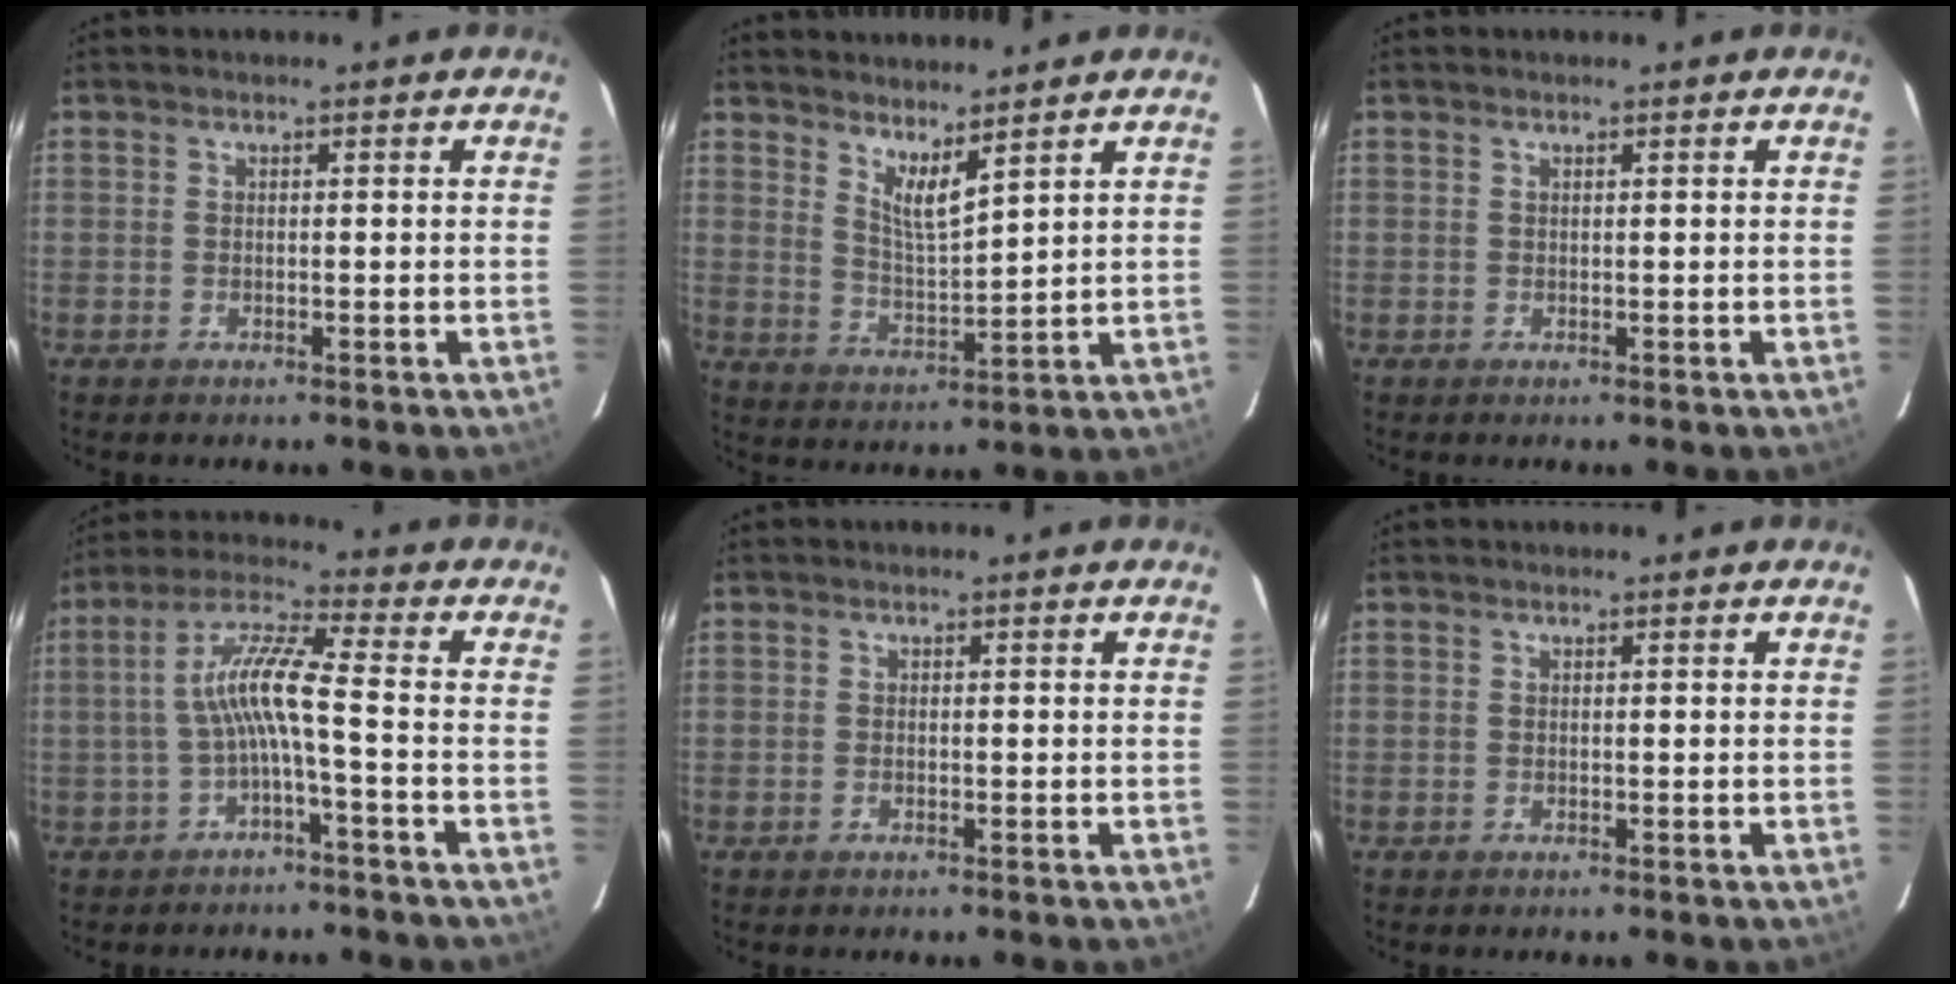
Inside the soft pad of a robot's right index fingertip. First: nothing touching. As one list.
[{"total": 5.8, "force": [4.7, 0.5, 3.5], "torque": [-0.062, -0.012, 0.083]}, {"total": 0.0}, {"total": 7.6, "force": [-2.1, -0.1, 7.3], "torque": [-0.164, 0.016, -0.037]}, {"total": 0.7, "force": [-0.3, 0.4, 0.4], "torque": [-0.007, 0.000, -0.005]}, {"total": 0.0}]